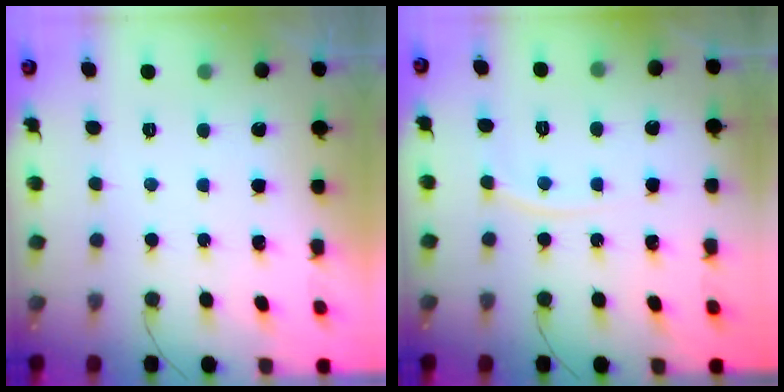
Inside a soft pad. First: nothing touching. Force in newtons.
{"total": 4.8, "press": 4.8, "slide": 0.6}